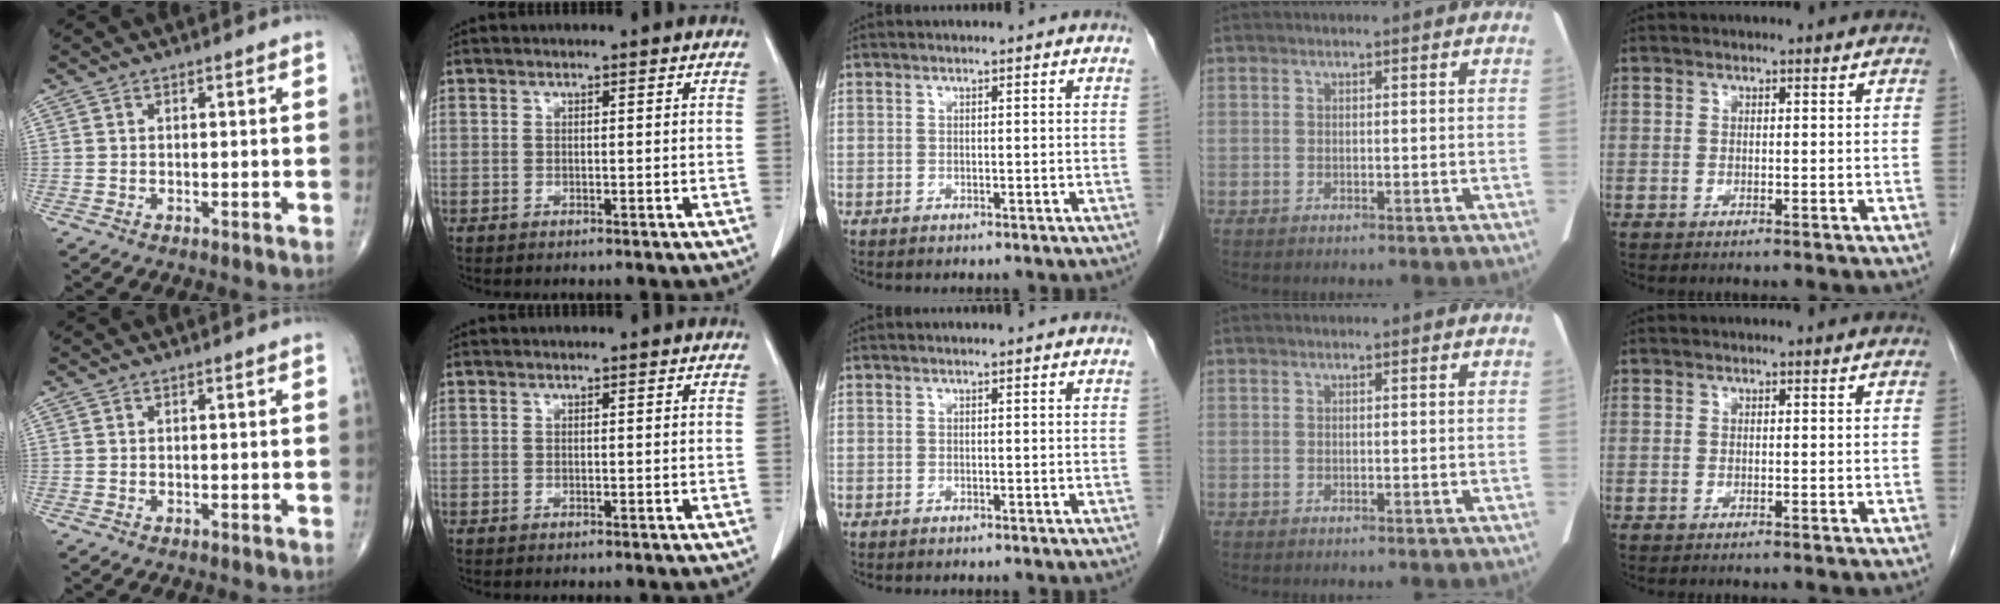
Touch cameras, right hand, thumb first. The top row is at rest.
{}